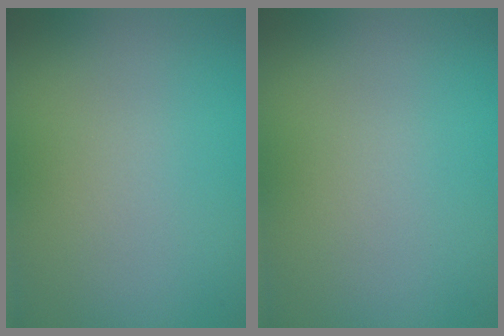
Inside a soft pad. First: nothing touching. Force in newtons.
{"total": 0.0}